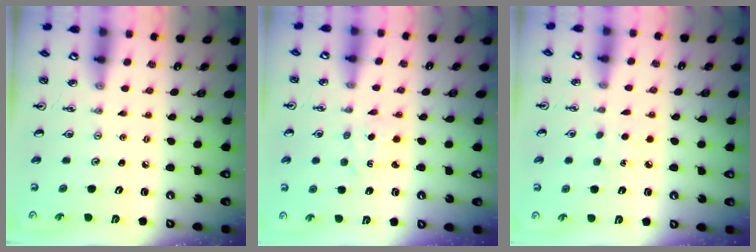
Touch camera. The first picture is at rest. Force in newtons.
{"total": 1.7, "press": 1.7, "slide": 0.3}
{"total": 4.1, "press": 4.0, "slide": 0.5}